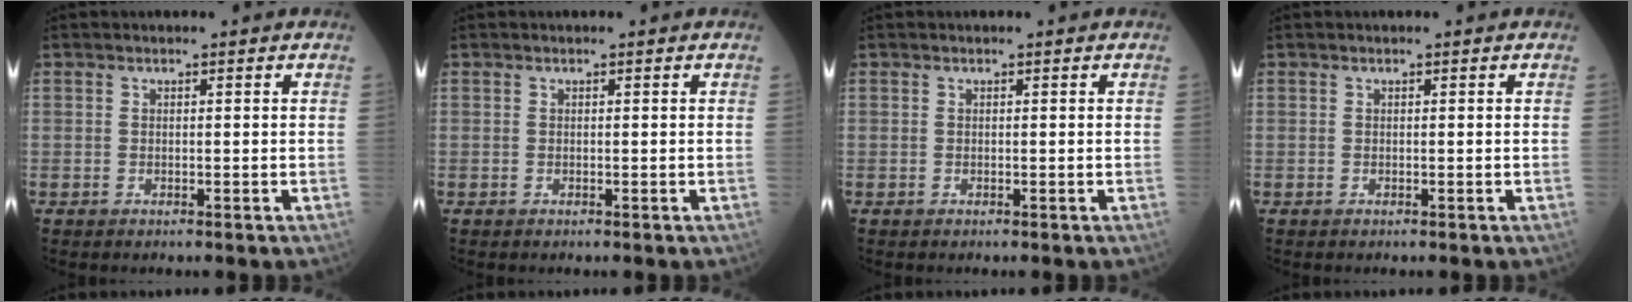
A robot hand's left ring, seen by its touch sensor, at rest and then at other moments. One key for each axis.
{"total": 0.0}
{"total": 0.0}
{"total": 0.0}